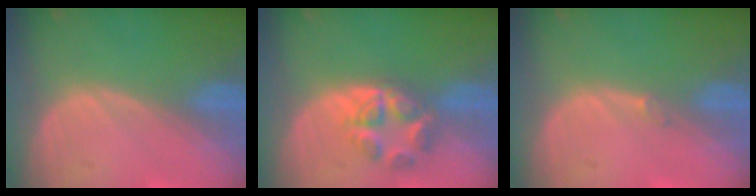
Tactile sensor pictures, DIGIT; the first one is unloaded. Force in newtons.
{"total": 5.6, "press": 5.3, "slide": 2.0}
{"total": 0.5, "press": 0.5, "slide": 0.1}